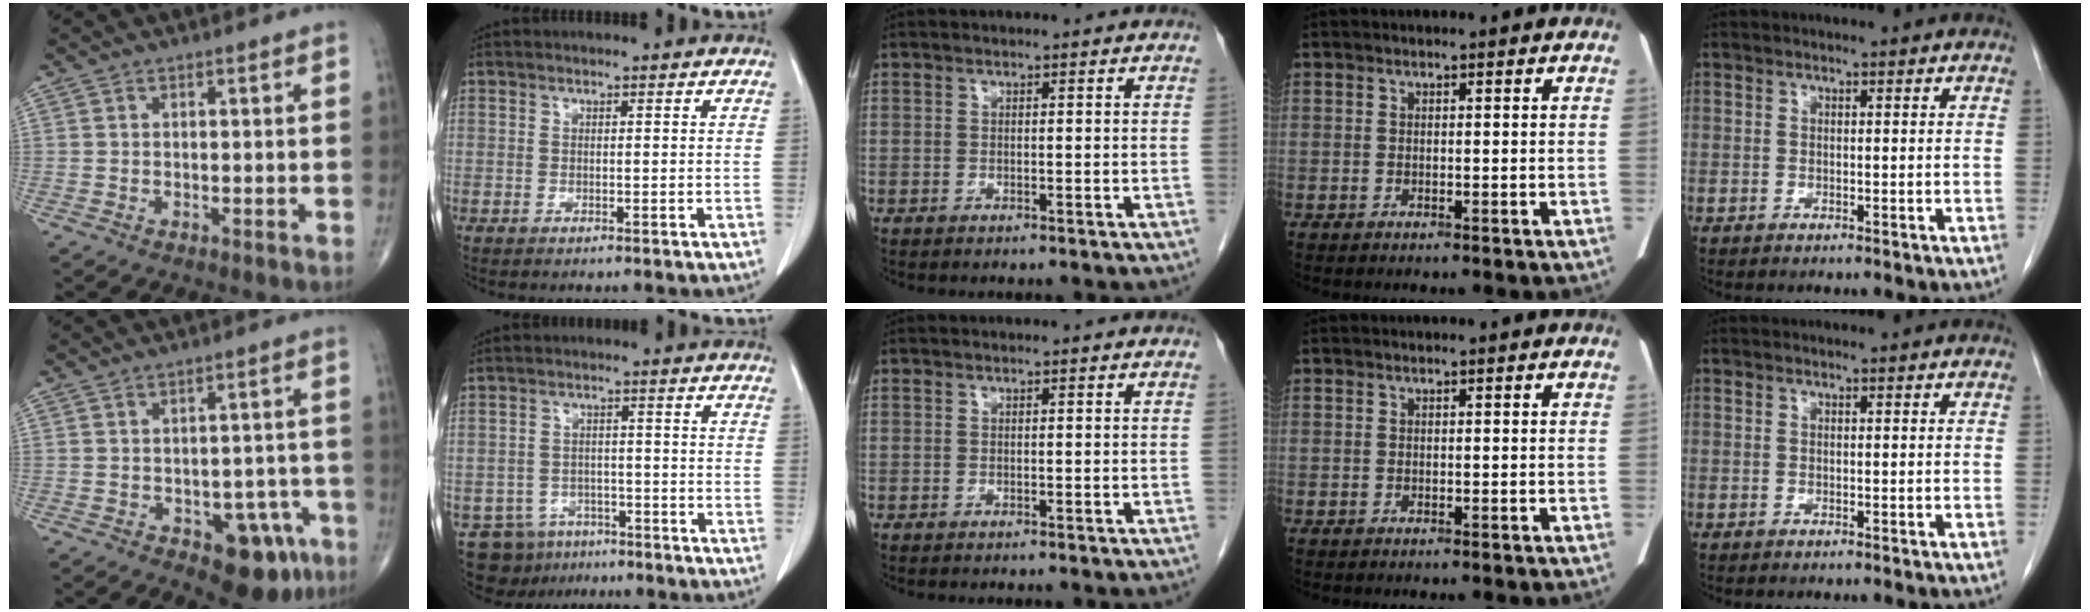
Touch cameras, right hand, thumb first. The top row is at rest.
{"thumb": {"total": 9.7, "force": [-4.7, 5.4, 6.6], "torque": [-0.042, 0.027, -0.052]}, "index": {"total": 7.5, "force": [-5.1, 5.5, 0.7], "torque": [-0.011, 0.018, -0.069]}}